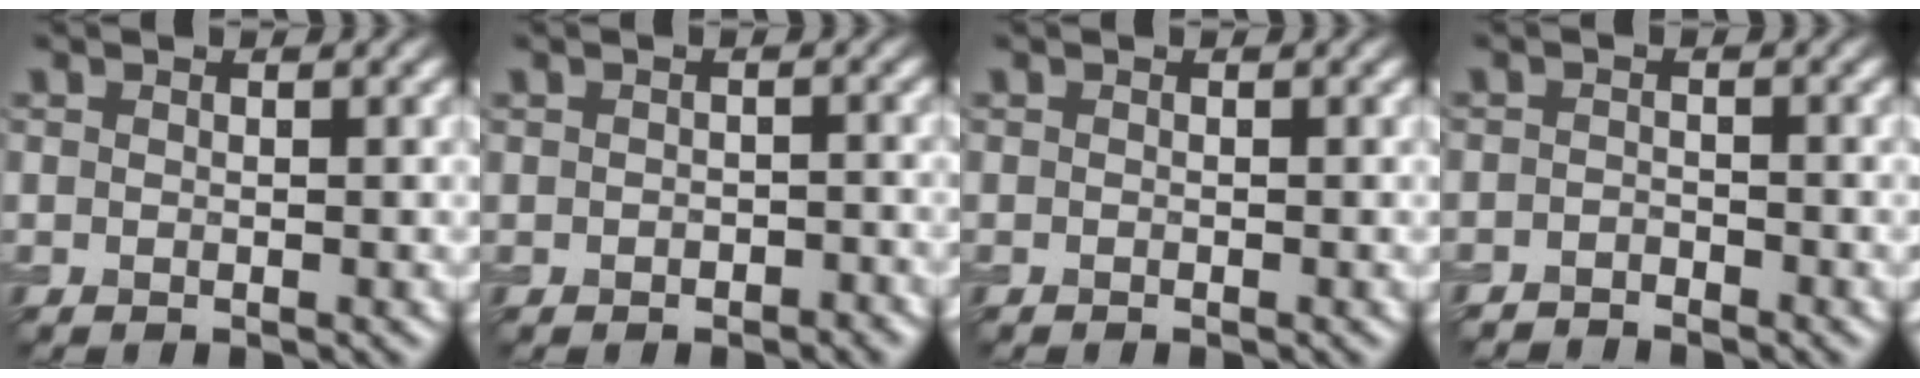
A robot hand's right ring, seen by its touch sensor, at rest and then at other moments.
{"total": 1.2, "force": [-0.5, 0.9, 0.6], "torque": [-0.008, -0.004, -0.008]}
{"total": 0.0}
{"total": 1.6, "force": [-1.5, 0.4, 0.1], "torque": [0.001, 0.002, -0.031]}